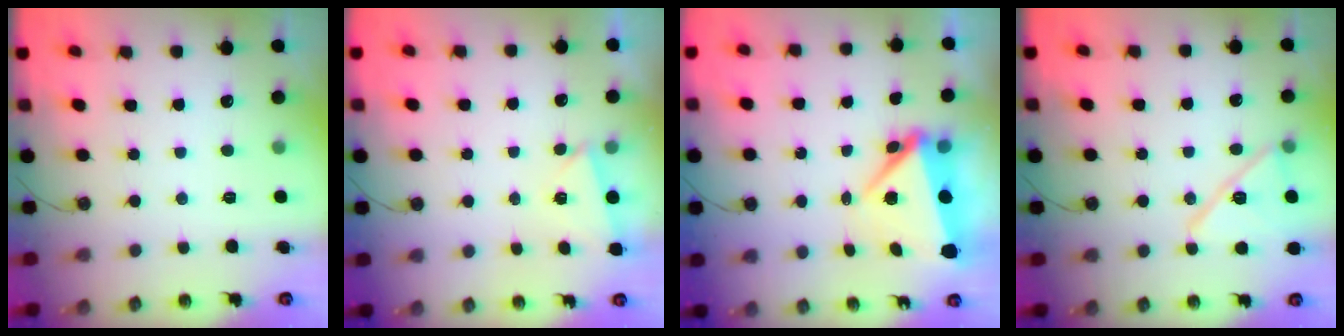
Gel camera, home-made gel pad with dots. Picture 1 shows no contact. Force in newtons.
{"total": 2.4, "press": 1.8, "slide": 1.7}
{"total": 6.8, "press": 6.7, "slide": 0.9}
{"total": 13.3, "press": 13.3, "slide": 0.5}